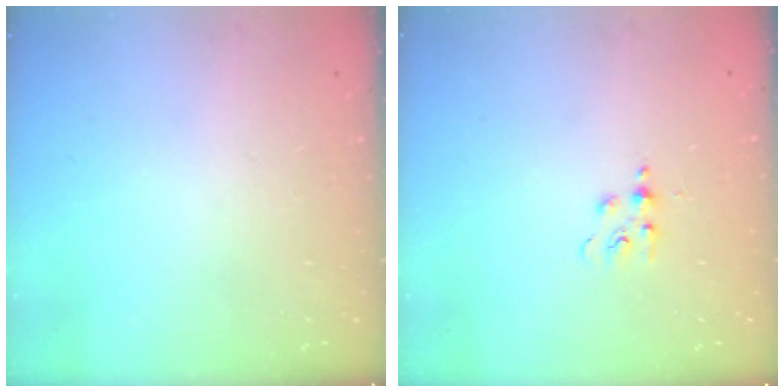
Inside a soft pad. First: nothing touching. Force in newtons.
{"total": 4.0, "press": 4.0, "slide": 0.5}